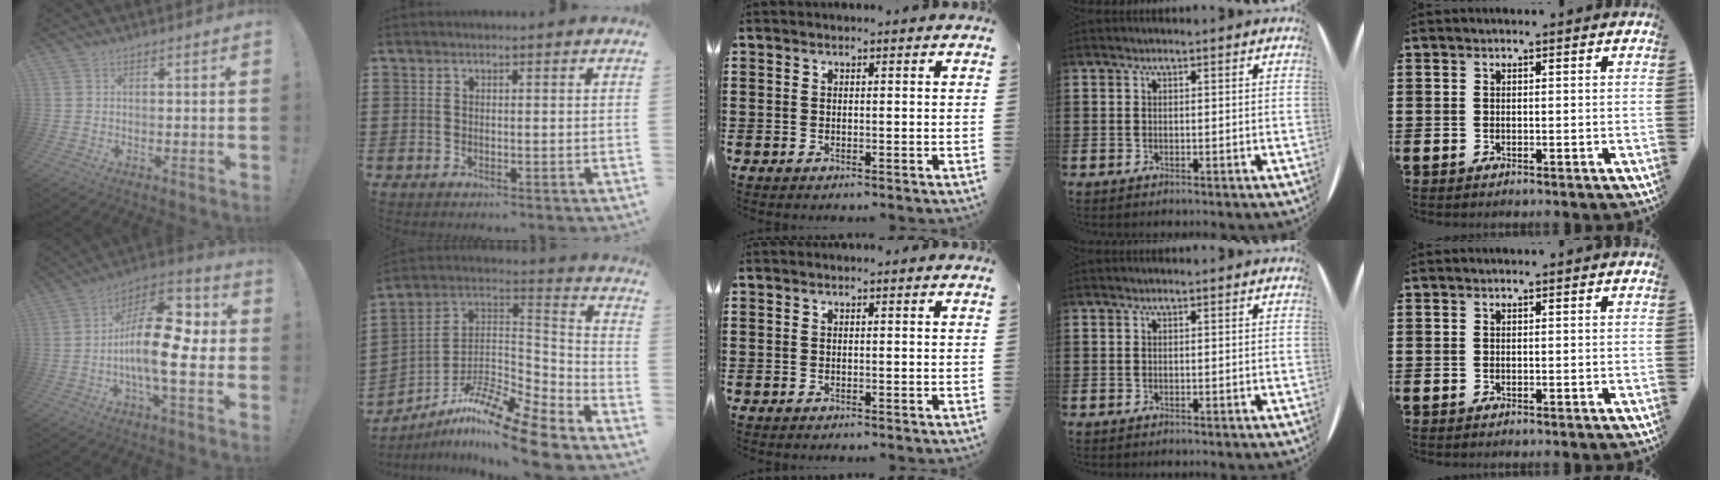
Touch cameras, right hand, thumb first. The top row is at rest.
{"thumb": {"total": 20.1, "force": [-1.8, 8.4, 18.2], "torque": [-0.316, 0.022, -0.026]}, "index": {"total": 12.4, "force": [-10.1, 1.6, 7.0], "torque": [-0.129, 0.017, -0.196]}}